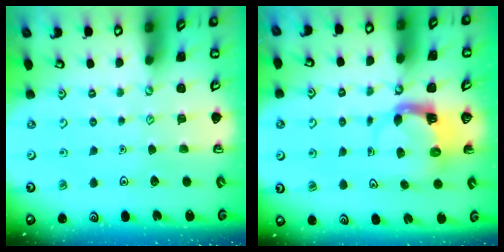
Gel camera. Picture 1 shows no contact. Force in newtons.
{"total": 3.9, "press": 3.8, "slide": 0.6}